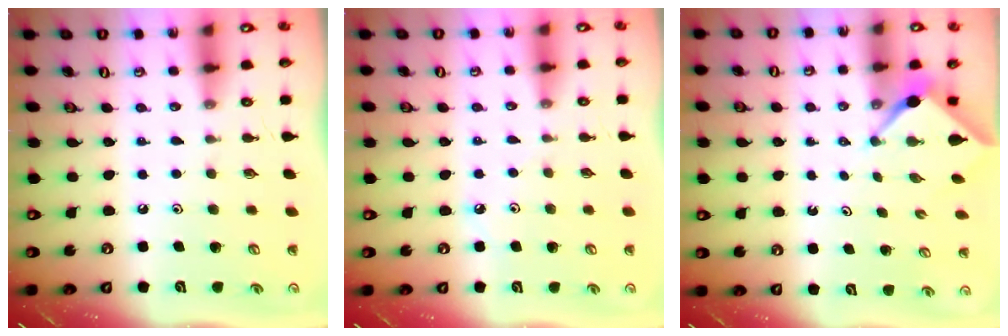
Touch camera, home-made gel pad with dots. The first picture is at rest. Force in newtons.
{"total": 3.0, "press": 2.9, "slide": 0.4}
{"total": 2.4, "press": 2.4, "slide": 0.3}